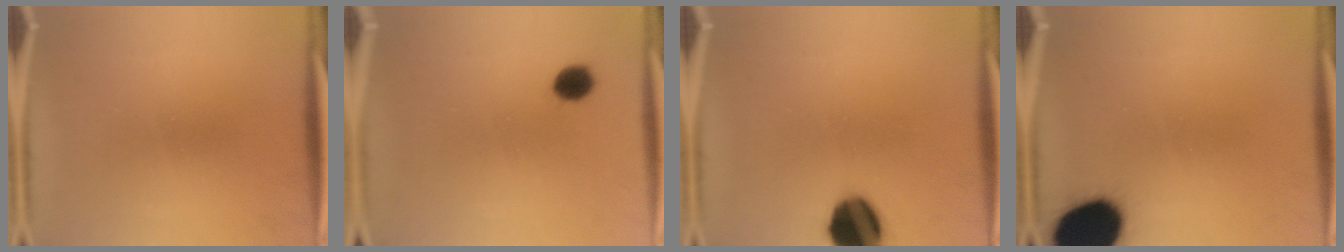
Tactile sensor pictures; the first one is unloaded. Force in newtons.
{"total": 4.5}
{"total": 13.8}
{"total": 18.1}